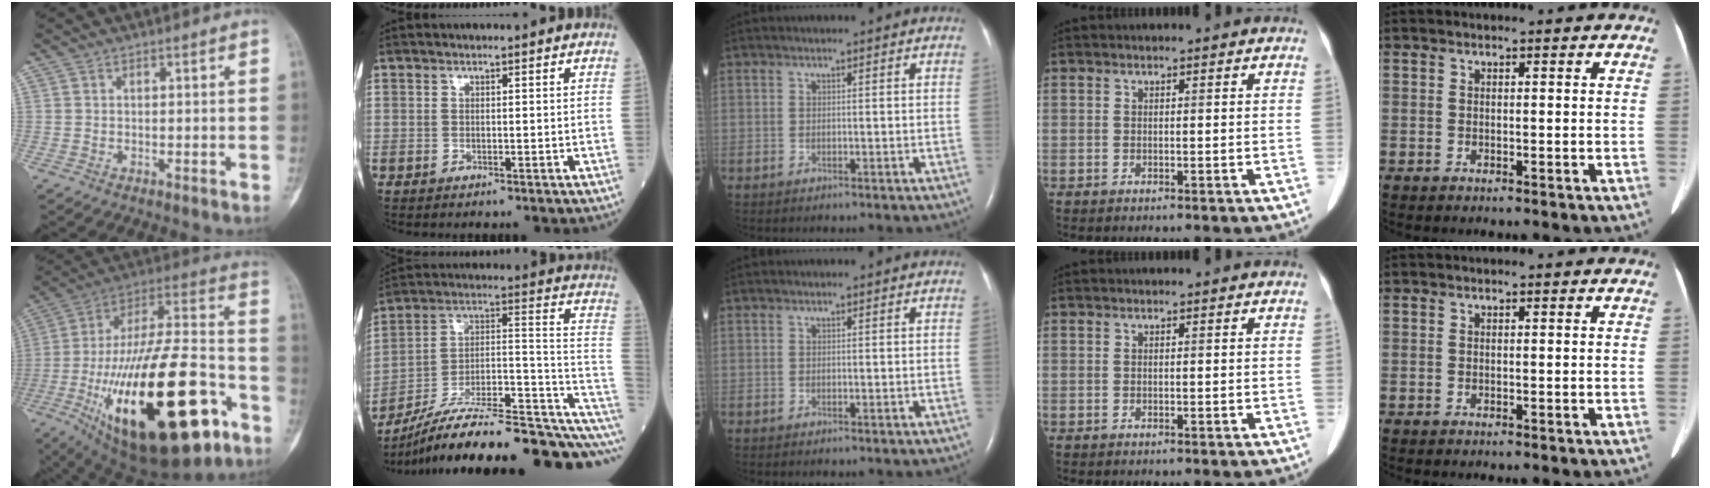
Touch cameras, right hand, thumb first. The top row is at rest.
{"thumb": {"total": 39.1, "force": [-15.1, 15.1, 32.8], "torque": [-0.564, 0.046, -0.231]}, "index": {"total": 25.2, "force": [-16.0, 5.8, 18.5], "torque": [-0.221, 0.044, -0.249]}}